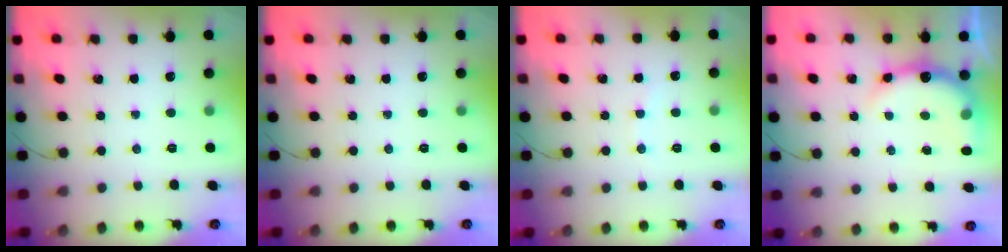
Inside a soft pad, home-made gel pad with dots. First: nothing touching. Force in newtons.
{"total": 0.0}
{"total": 3.4, "press": 3.3, "slide": 0.9}
{"total": 8.2, "press": 8.1, "slide": 1.2}